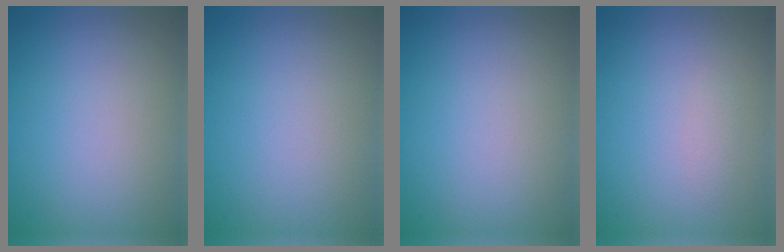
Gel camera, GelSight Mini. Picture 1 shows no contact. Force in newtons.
{"total": 0.0}
{"total": 0.0}
{"total": 0.7, "press": 0.7, "slide": 0.0}